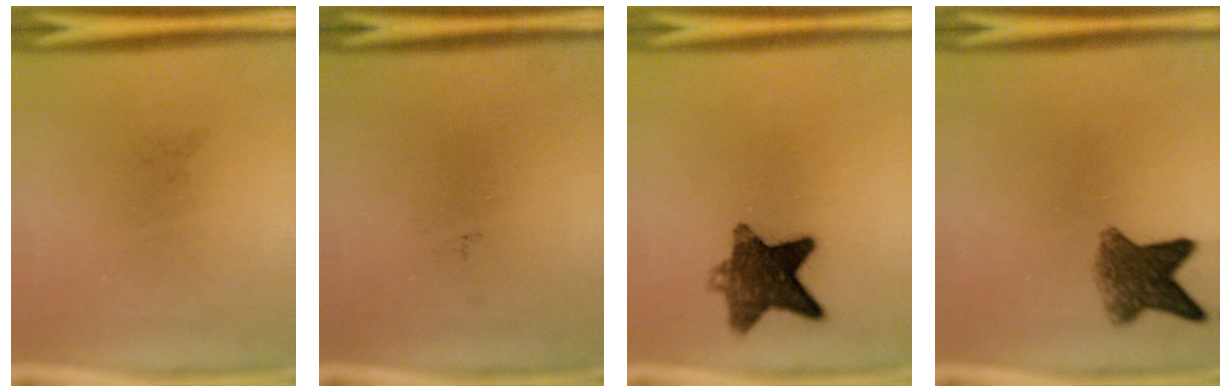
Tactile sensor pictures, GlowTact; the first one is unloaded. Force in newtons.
{"total": 0.0}
{"total": 9.5}
{"total": 6.6}